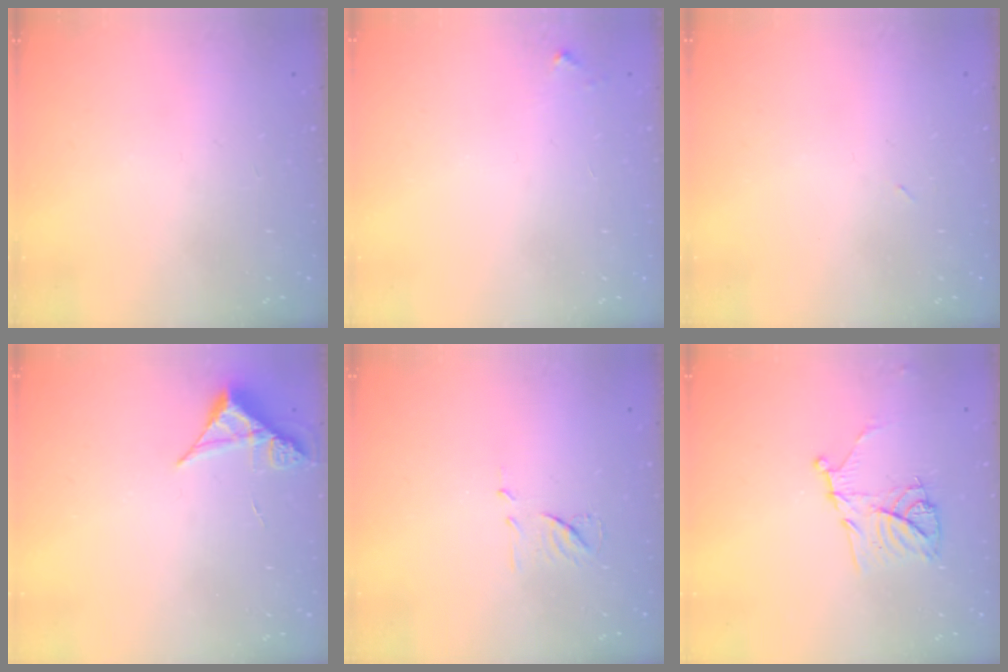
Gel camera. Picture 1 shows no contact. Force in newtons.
{"total": 2.8, "press": 2.8, "slide": 0.2}
{"total": 2.4, "press": 2.3, "slide": 0.8}
{"total": 4.9, "press": 4.9, "slide": 0.4}
{"total": 6.8, "press": 6.7, "slide": 0.6}
{"total": 11.8, "press": 11.8, "slide": 0.5}